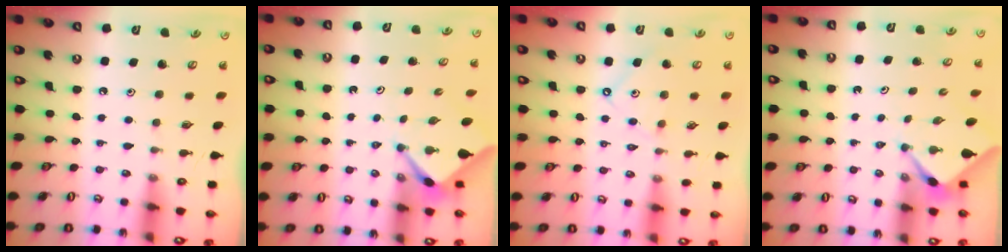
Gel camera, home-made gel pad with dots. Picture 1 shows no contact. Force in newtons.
{"total": 2.5, "press": 2.4, "slide": 0.4}
{"total": 7.2, "press": 7.2, "slide": 0.9}
{"total": 2.2, "press": 2.2, "slide": 0.2}